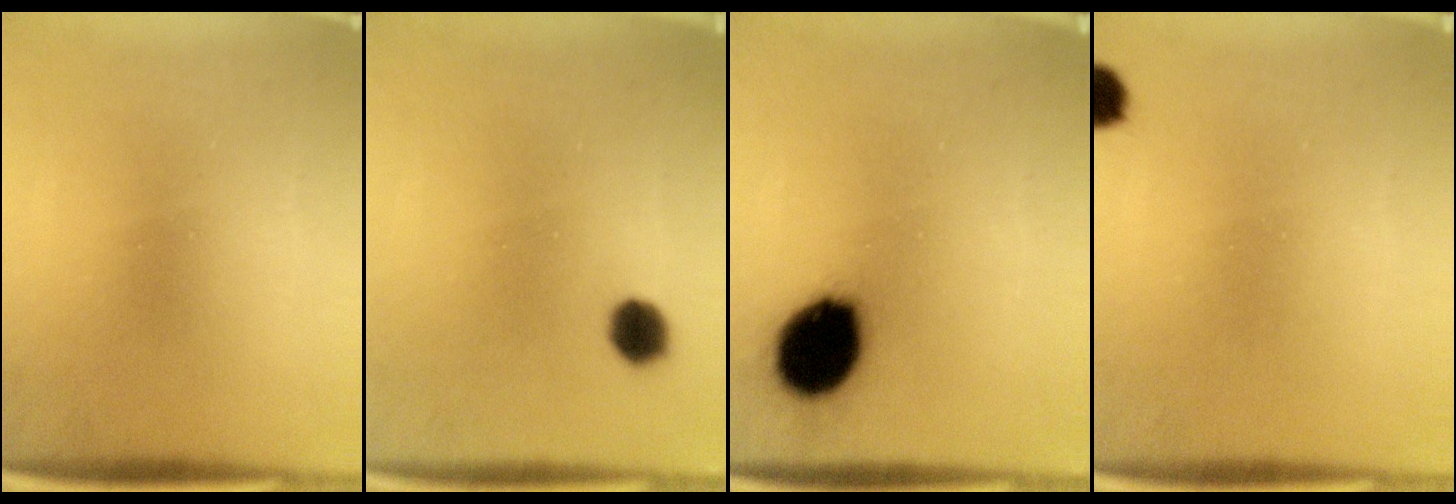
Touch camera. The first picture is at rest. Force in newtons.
{"total": 3.8}
{"total": 14.1}
{"total": 2.8}